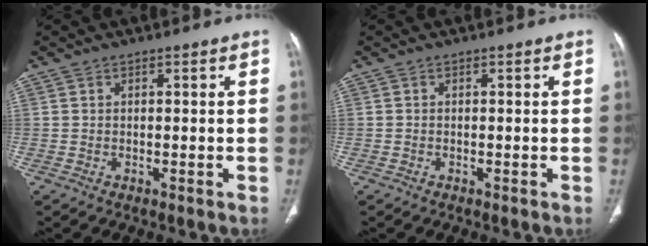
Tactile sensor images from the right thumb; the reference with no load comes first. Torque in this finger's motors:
{"motor_torque": [0.91, 0.72, -0.17, -0.17, 0.00]}